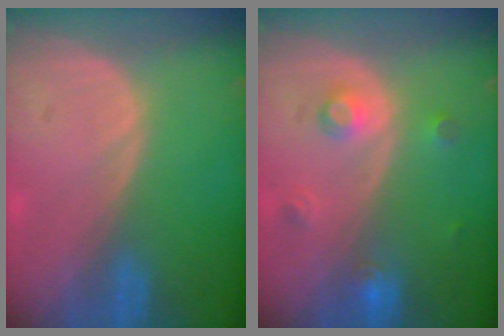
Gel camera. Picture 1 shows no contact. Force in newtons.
{"total": 3.5, "press": 3.1, "slide": 1.7}